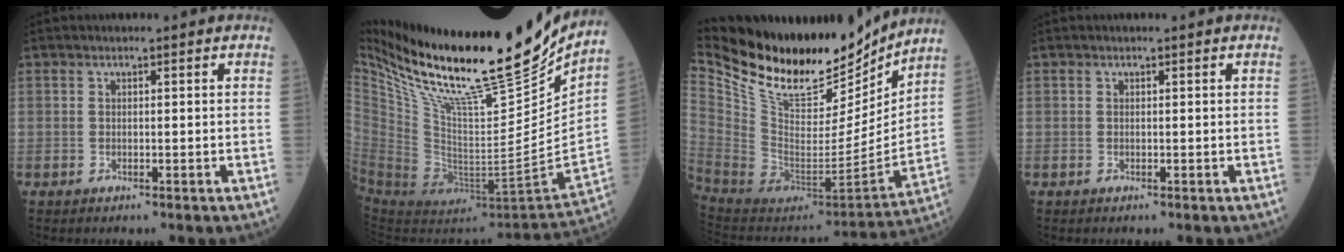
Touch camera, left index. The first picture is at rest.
{"total": 30.7, "force": [23.4, 4.5, 19.4], "torque": [-0.332, -0.035, 0.385]}
{"total": 26.3, "force": [21.5, 8.6, 12.6], "torque": [-0.257, -0.030, 0.359]}
{"total": 0.0}